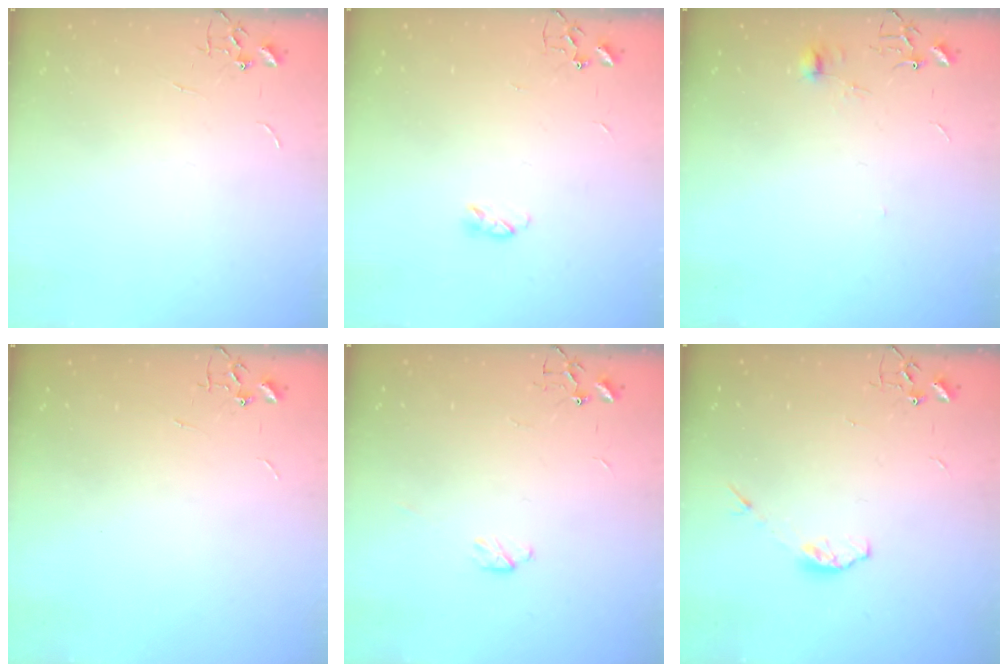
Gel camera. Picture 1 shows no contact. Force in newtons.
{"total": 3.6, "press": 3.5, "slide": 0.5}
{"total": 5.5, "press": 5.5, "slide": 0.6}
{"total": 0.0}
{"total": 3.5, "press": 3.4, "slide": 0.6}
{"total": 4.3, "press": 4.1, "slide": 1.1}